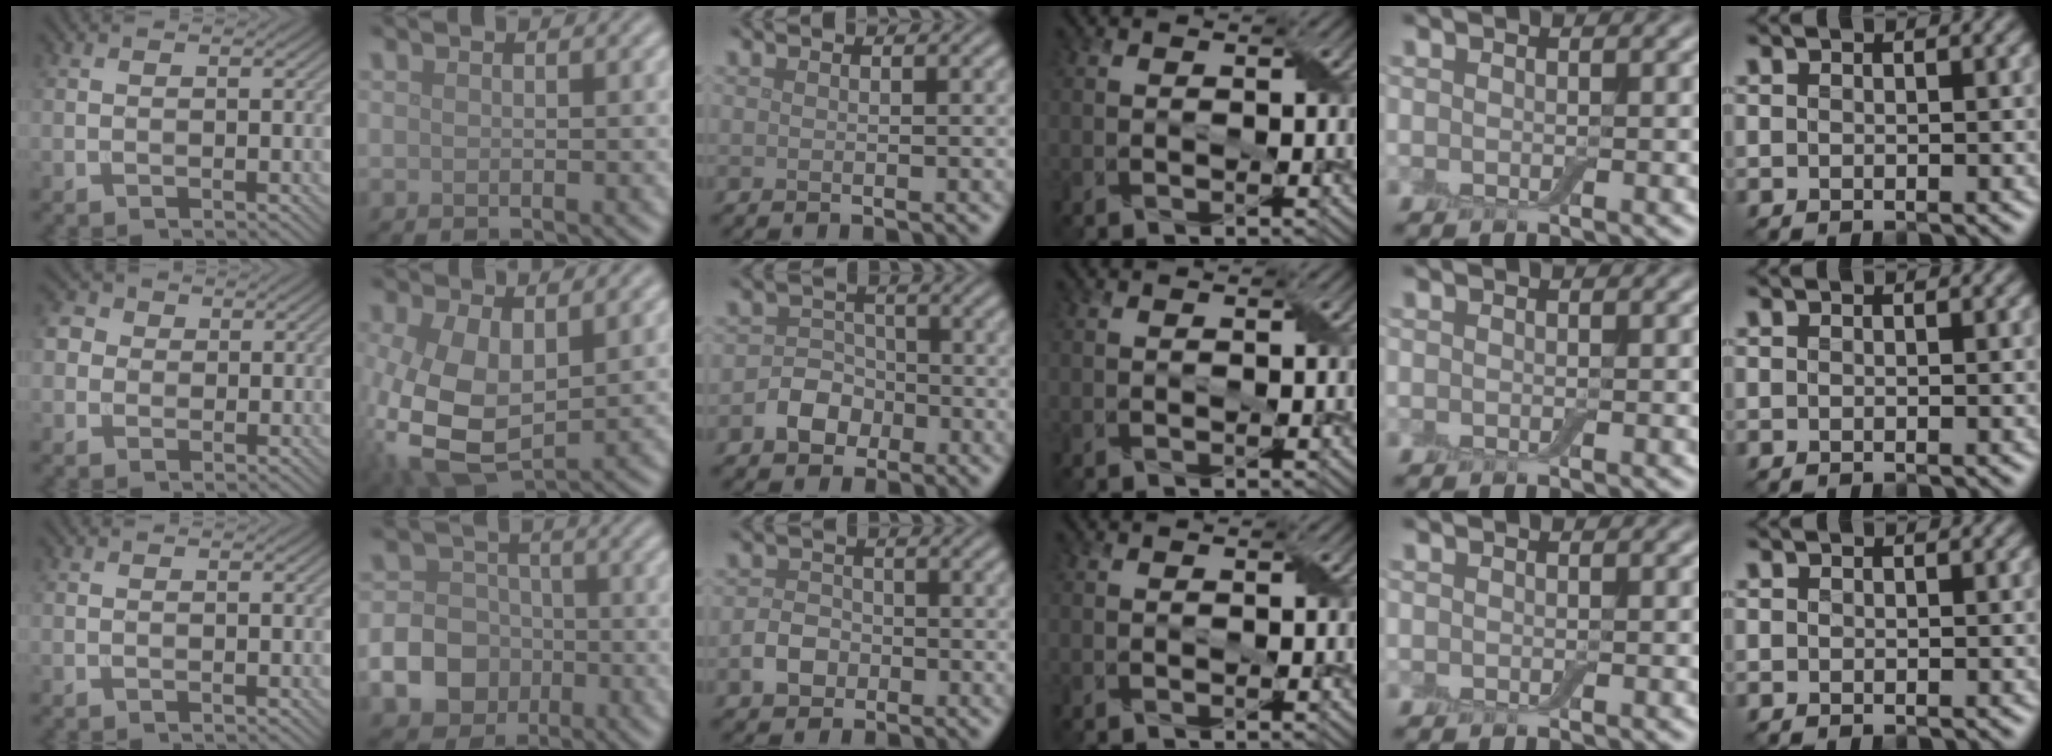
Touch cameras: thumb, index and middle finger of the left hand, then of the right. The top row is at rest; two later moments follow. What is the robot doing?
{"motion": "fold", "object": "aluminum foil"}